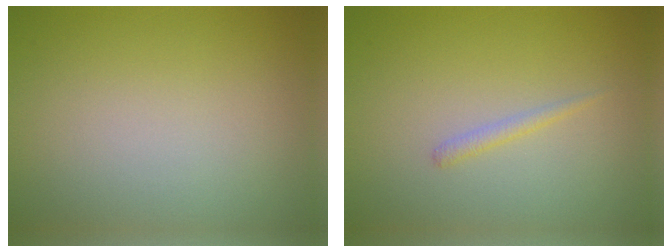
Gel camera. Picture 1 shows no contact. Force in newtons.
{"total": 0.8, "press": 0.8, "slide": 0.1}